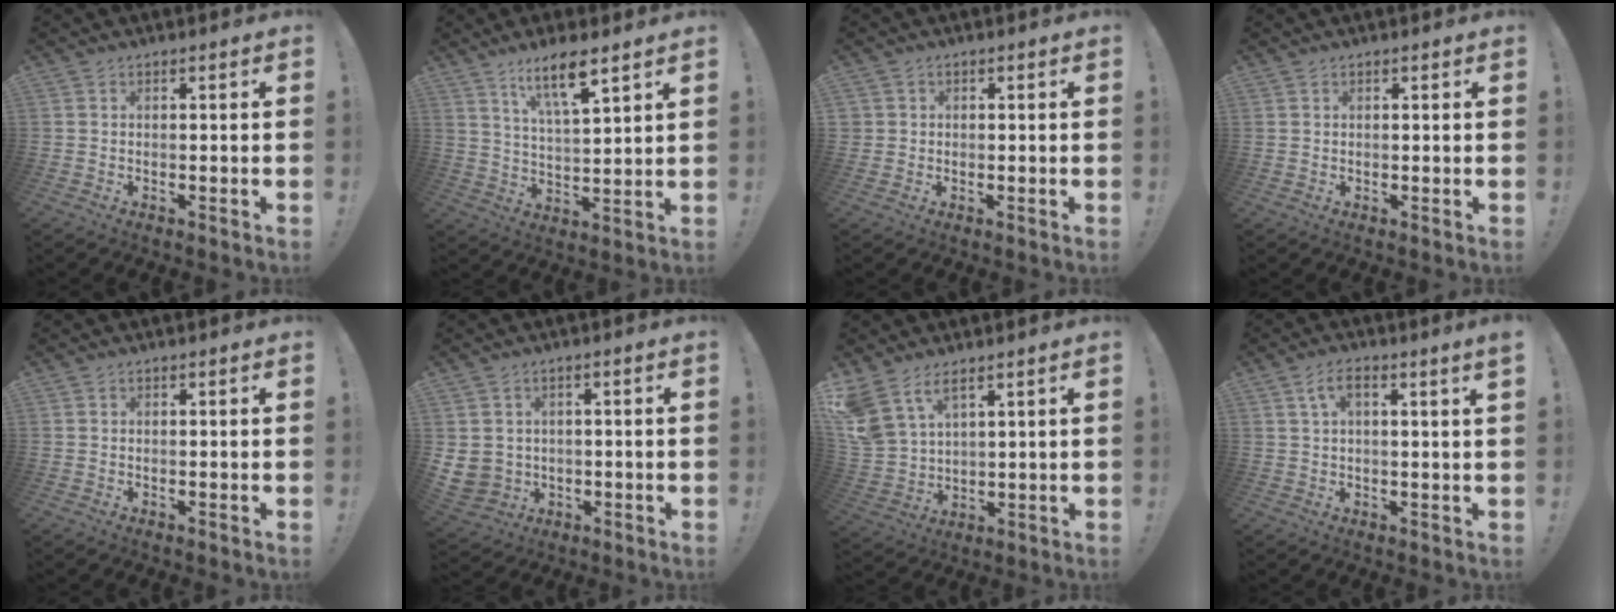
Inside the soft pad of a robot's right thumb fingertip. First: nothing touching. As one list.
[{"total": 11.3, "force": [7.4, 2.4, 8.1], "torque": [-0.139, -0.034, 0.124]}, {"total": 1.7, "force": [0.4, 1.6, 0.0], "torque": [-0.001, 0.002, 0.008]}, {"total": 1.4, "force": [0.8, 1.2, -0.1], "torque": [0.003, -0.005, 0.014]}, {"total": 0.0}, {"total": 5.1, "force": [0.6, 4.8, 1.3], "torque": [-0.033, -0.006, 0.016]}, {"total": 9.4, "force": [6.5, 4.8, 4.9], "torque": [-0.110, -0.033, 0.133]}, {"total": 5.0, "force": [1.8, 0.8, 4.5], "torque": [-0.074, -0.004, 0.029]}]